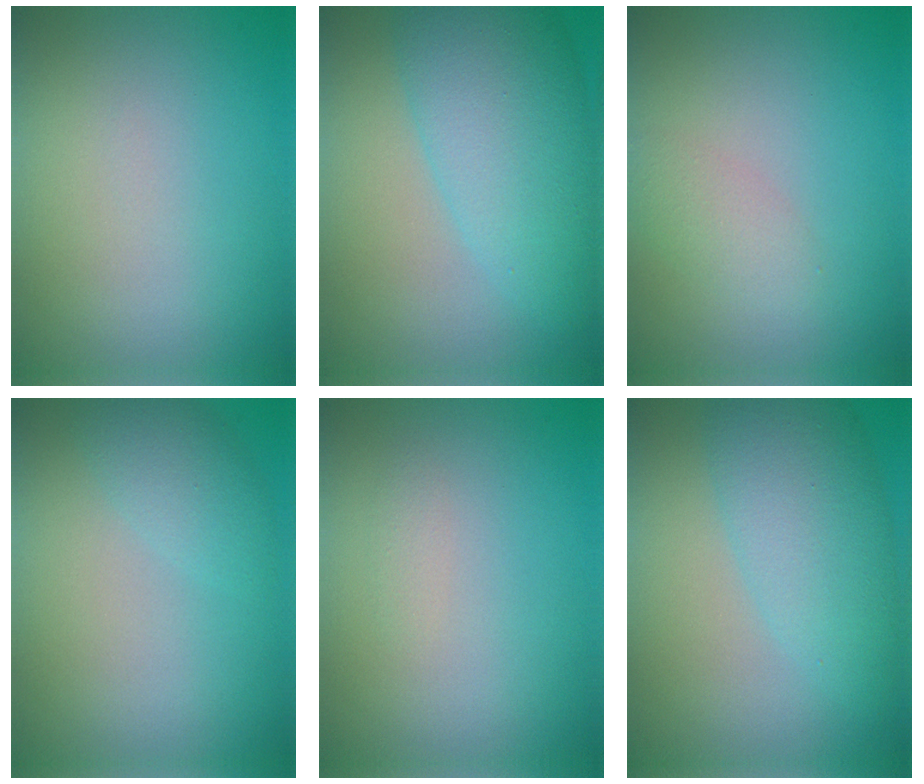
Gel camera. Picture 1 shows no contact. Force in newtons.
{"total": 7.9, "press": 7.9, "slide": 0.2}
{"total": 1.7, "press": 1.7, "slide": 0.1}
{"total": 2.3, "press": 2.3, "slide": 0.2}
{"total": 0.6, "press": 0.6, "slide": 0.0}
{"total": 6.1, "press": 6.1, "slide": 0.1}